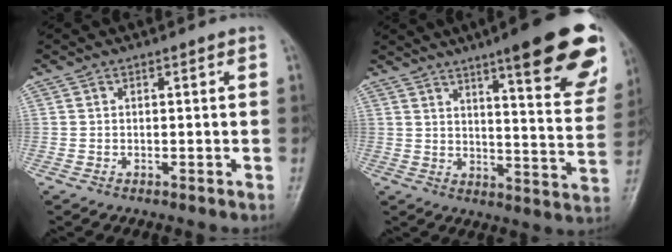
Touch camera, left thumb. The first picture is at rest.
{"total": 23.0, "force": [13.6, 4.8, 17.9], "torque": [-0.201, -0.056, 0.176]}